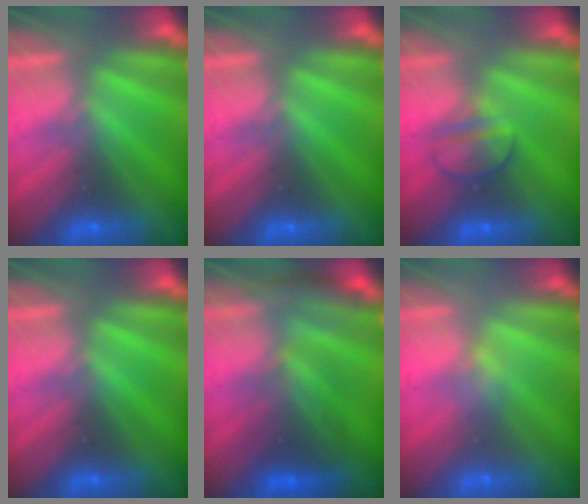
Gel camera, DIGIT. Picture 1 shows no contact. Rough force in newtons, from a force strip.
{"total": 0.0}
{"total": 2.3}
{"total": 0.0}
{"total": 2.8}
{"total": 2.4}